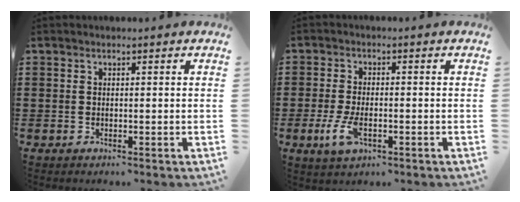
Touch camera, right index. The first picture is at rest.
{"total": 4.8, "force": [-1.5, 2.2, 4.0], "torque": [-0.095, -0.008, -0.033]}